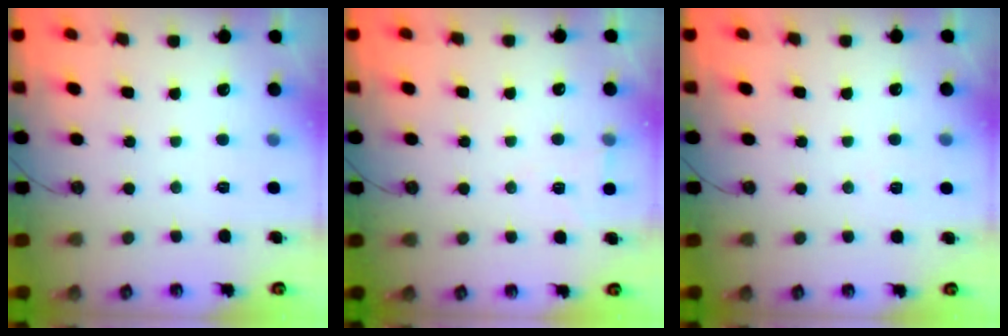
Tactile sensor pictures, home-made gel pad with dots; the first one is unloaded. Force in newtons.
{"total": 5.9, "press": 4.0, "slide": 4.4}
{"total": 4.8, "press": 2.0, "slide": 4.3}